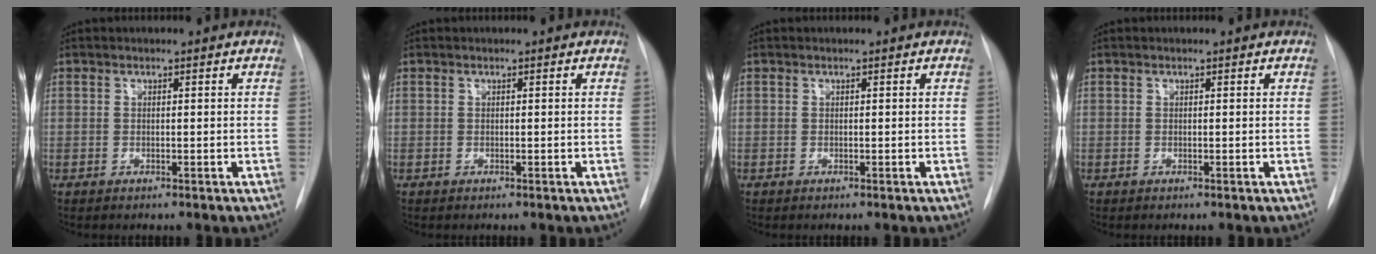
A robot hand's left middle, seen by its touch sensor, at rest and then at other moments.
{"total": 0.0}
{"total": 0.0}
{"total": 0.0}